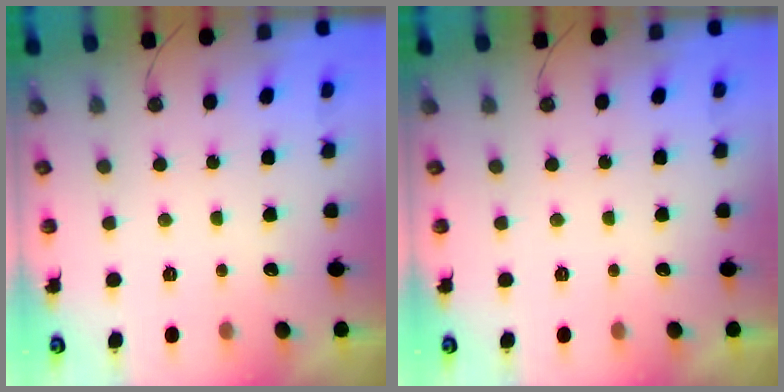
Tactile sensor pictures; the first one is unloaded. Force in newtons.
{"total": 0.0}